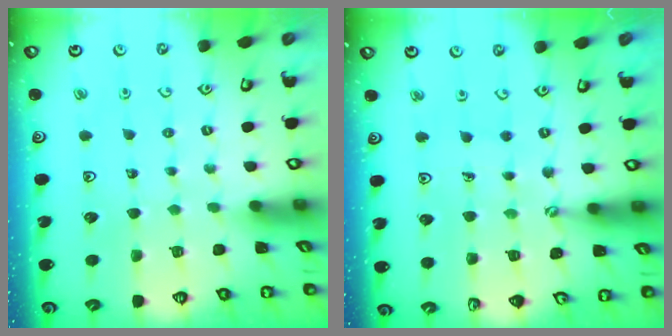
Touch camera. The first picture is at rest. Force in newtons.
{"total": 1.2, "press": 1.2, "slide": 0.2}